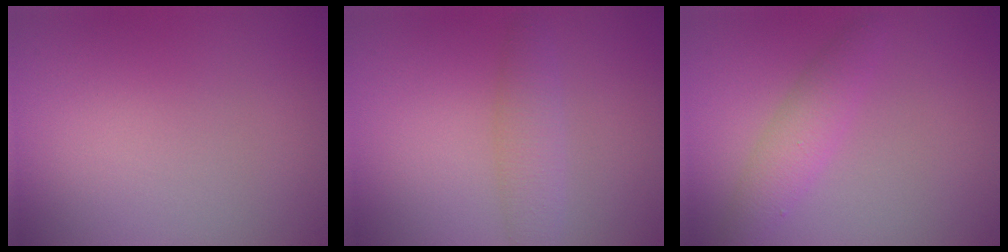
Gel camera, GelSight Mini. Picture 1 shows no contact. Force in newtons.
{"total": 2.4, "press": 2.4, "slide": 0.1}
{"total": 2.4, "press": 2.4, "slide": 0.1}